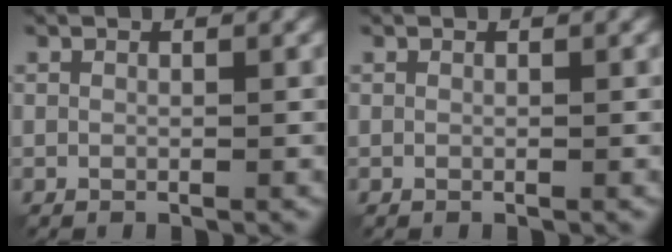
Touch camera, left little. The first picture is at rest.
{"total": 0.0}